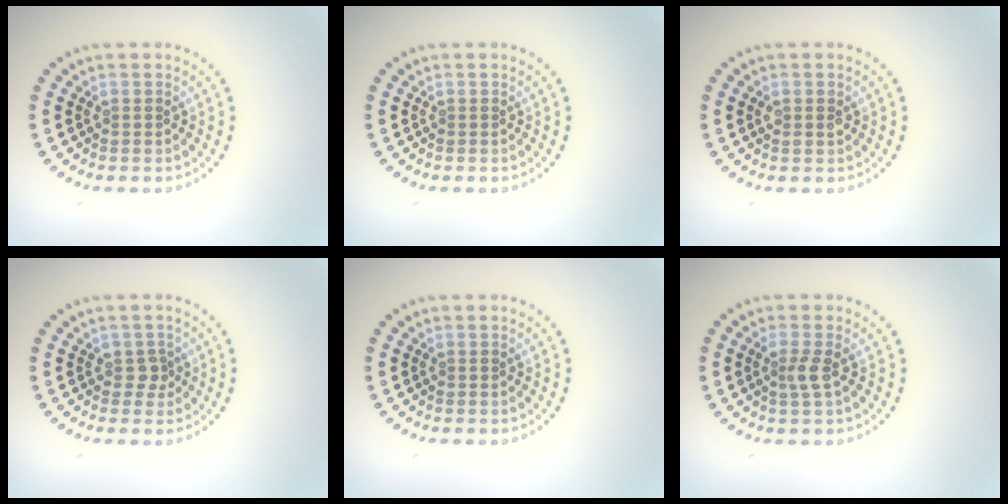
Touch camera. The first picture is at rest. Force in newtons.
{"total": 0.0}
{"total": 1.1, "press": 1.1, "slide": 0.2}
{"total": 1.2, "press": 1.0, "slide": 0.6}
{"total": 0.0}
{"total": 1.6, "press": 1.2, "slide": 1.0}